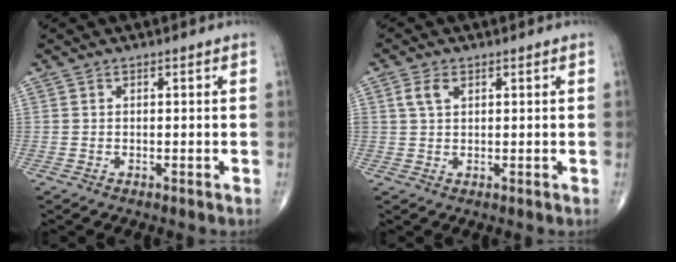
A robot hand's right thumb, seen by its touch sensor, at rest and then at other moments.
{"total": 3.1, "force": [1.2, 1.8, 2.2], "torque": [-0.046, 0.006, 0.026]}